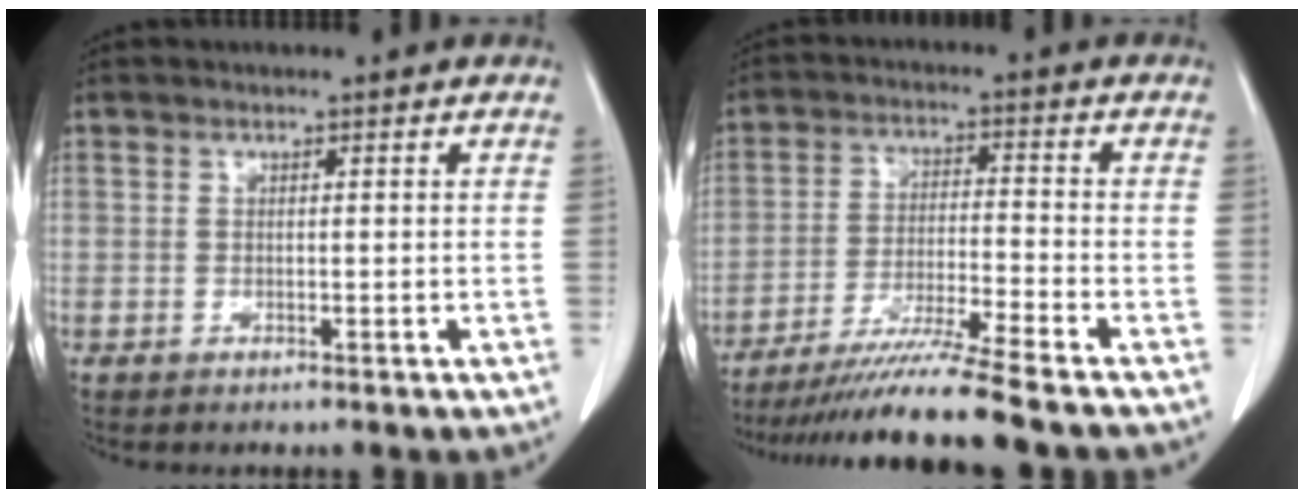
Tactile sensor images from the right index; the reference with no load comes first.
{"total": 11.5, "force": [-9.6, -2.2, 6.0], "torque": [-0.097, -0.031, -0.166]}